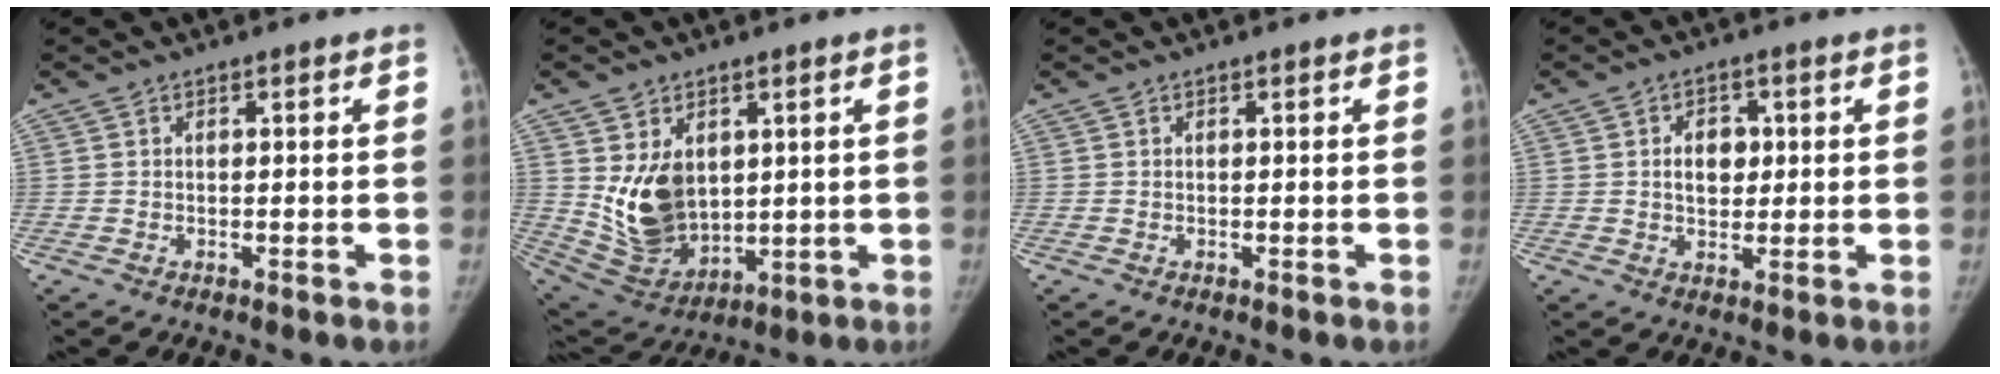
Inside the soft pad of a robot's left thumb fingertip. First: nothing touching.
{"total": 12.9, "force": [2.6, 9.2, 8.6], "torque": [-0.115, -0.030, 0.076]}
{"total": 0.0}
{"total": 5.2, "force": [0.9, 3.7, 3.4], "torque": [-0.029, -0.002, 0.014]}